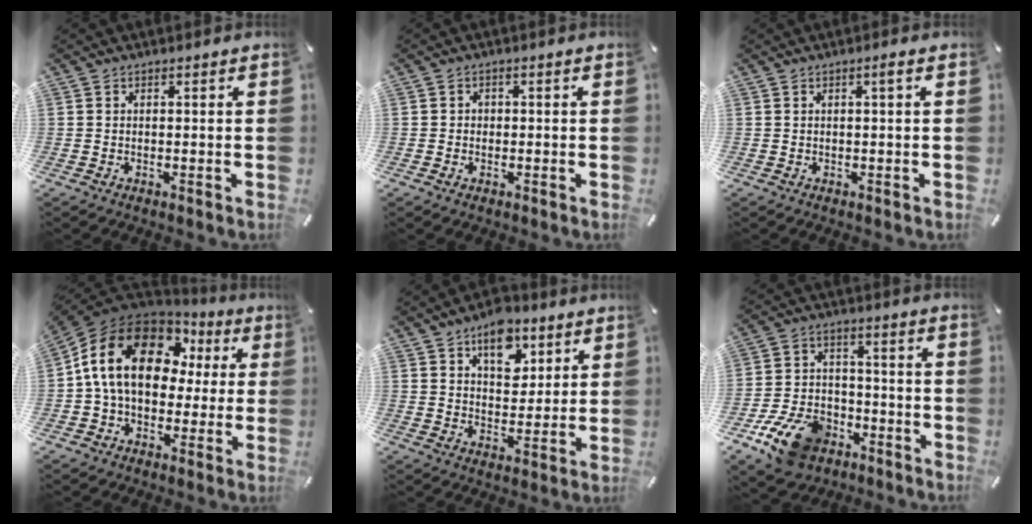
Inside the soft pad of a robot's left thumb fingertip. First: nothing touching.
{"total": 1.6, "force": [-0.6, 1.4, 0.4], "torque": [-0.009, 0.006, -0.015]}
{"total": 1.3, "force": [0.2, -0.1, 1.3], "torque": [-0.024, -0.001, 0.003]}
{"total": 18.9, "force": [3.5, 13.8, 12.4], "torque": [-0.256, 0.005, 0.062]}
{"total": 10.2, "force": [5.9, 6.5, 5.2], "torque": [-0.059, -0.029, 0.101]}
{"total": 14.1, "force": [-8.0, 9.2, 7.1], "torque": [-0.115, 0.056, -0.139]}